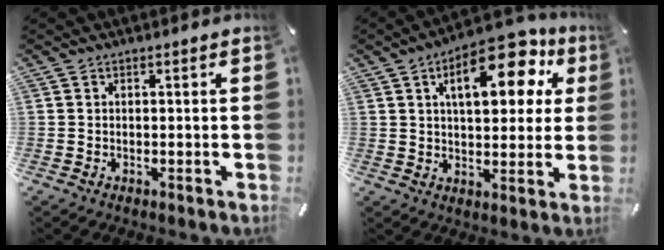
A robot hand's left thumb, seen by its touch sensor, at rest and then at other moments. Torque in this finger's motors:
{"motor_torque": [0.42, 1.03, 1.50, -1.27, 0.43]}